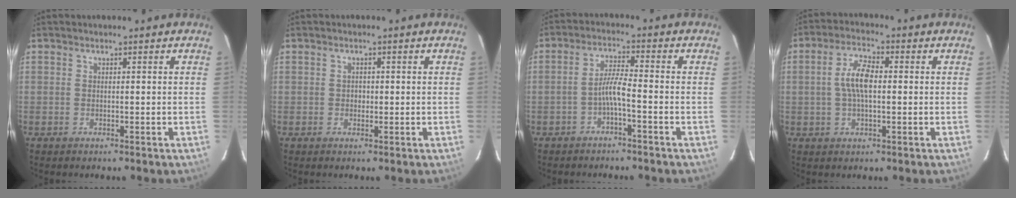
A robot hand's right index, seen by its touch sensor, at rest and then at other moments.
{"total": 1.2, "force": [0.0, 1.2, 0.4], "torque": [-0.003, 0.003, 0.001]}
{"total": 3.8, "force": [-2.0, -0.1, 3.2], "torque": [-0.069, 0.010, -0.037]}
{"total": 6.6, "force": [0.3, 2.7, 6.1], "torque": [-0.117, 0.012, 0.006]}